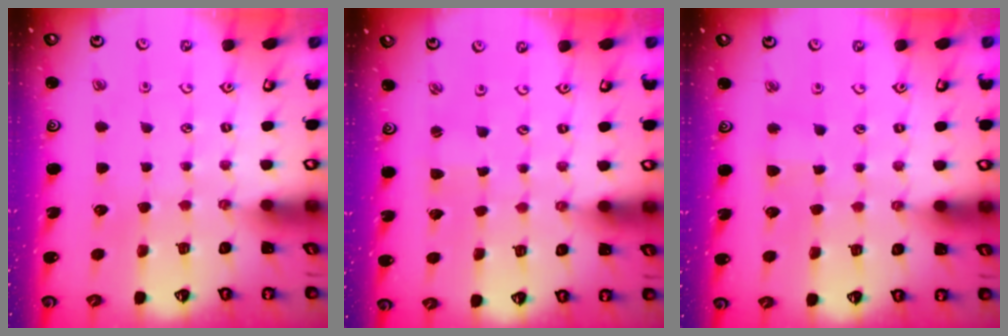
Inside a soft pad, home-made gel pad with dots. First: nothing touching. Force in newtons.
{"total": 1.4, "press": 1.4, "slide": 0.3}
{"total": 2.9, "press": 2.8, "slide": 0.4}